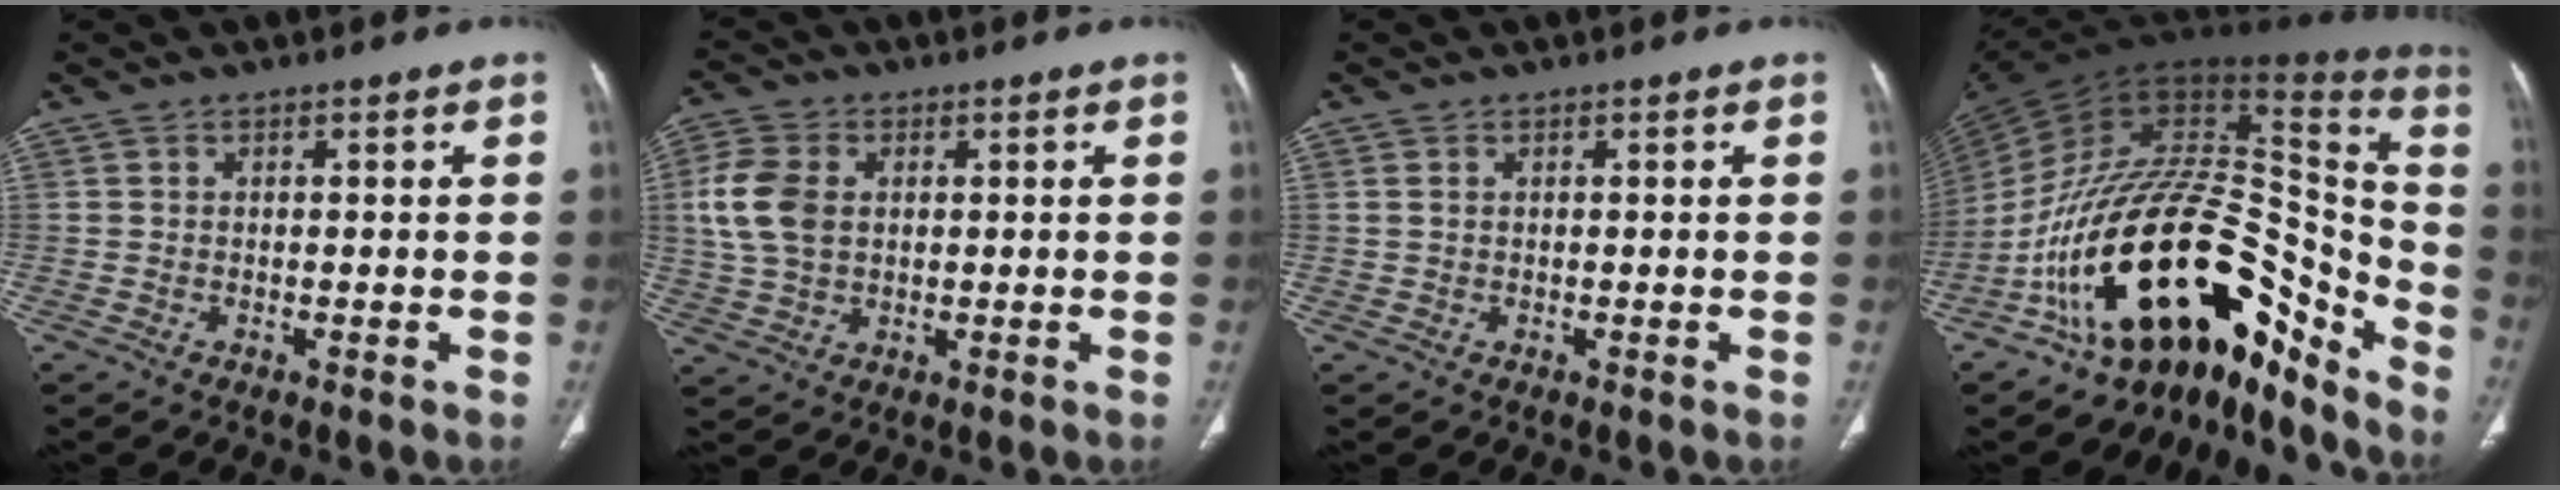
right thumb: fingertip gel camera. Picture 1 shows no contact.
{"total": 9.6, "force": [1.6, 6.7, 6.7], "torque": [-0.144, 0.005, 0.033]}
{"total": 0.9, "force": [0.3, 0.6, 0.6], "torque": [-0.018, 0.005, 0.008]}
{"total": 31.7, "force": [-18.3, 14.0, 21.8], "torque": [-0.287, 0.115, -0.294]}